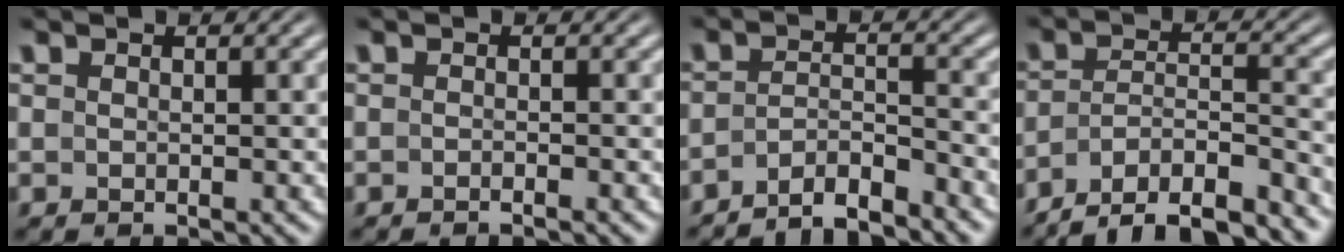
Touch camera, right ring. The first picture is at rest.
{"total": 1.1, "force": [-1.0, -0.4, 0.1], "torque": [-0.004, 0.000, -0.018]}
{"total": 5.0, "force": [-4.5, 1.5, 1.6], "torque": [-0.033, -0.020, -0.070]}
{"total": 10.6, "force": [-8.3, 5.6, 3.4], "torque": [-0.065, -0.035, -0.132]}